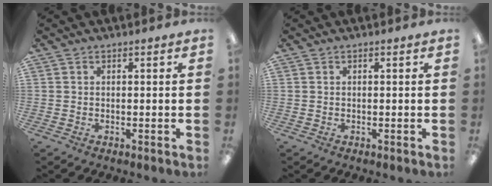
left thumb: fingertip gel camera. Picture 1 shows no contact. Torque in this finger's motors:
{"motor_torque": [0.00, 0.00, -0.10, 0.10, 0.00]}